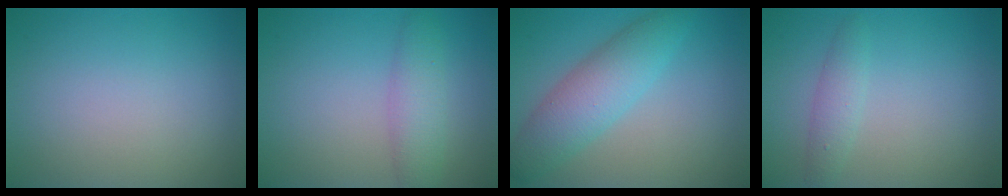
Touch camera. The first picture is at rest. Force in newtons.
{"total": 3.0, "press": 3.0, "slide": 0.0}
{"total": 5.1, "press": 5.1, "slide": 0.1}
{"total": 1.7, "press": 1.7, "slide": 0.1}